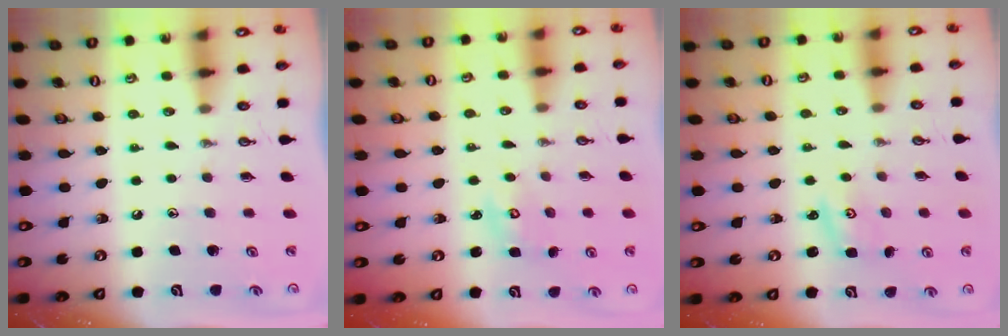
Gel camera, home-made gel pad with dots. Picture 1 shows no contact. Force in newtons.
{"total": 2.7, "press": 2.7, "slide": 0.3}
{"total": 2.1, "press": 2.1, "slide": 0.3}